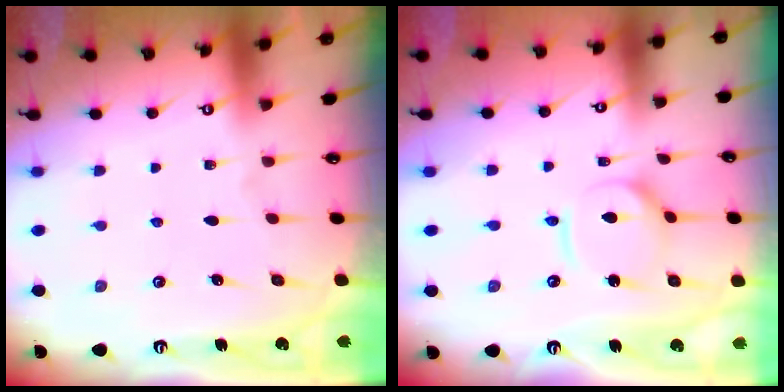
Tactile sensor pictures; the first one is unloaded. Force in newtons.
{"total": 8.3, "press": 8.3, "slide": 0.6}